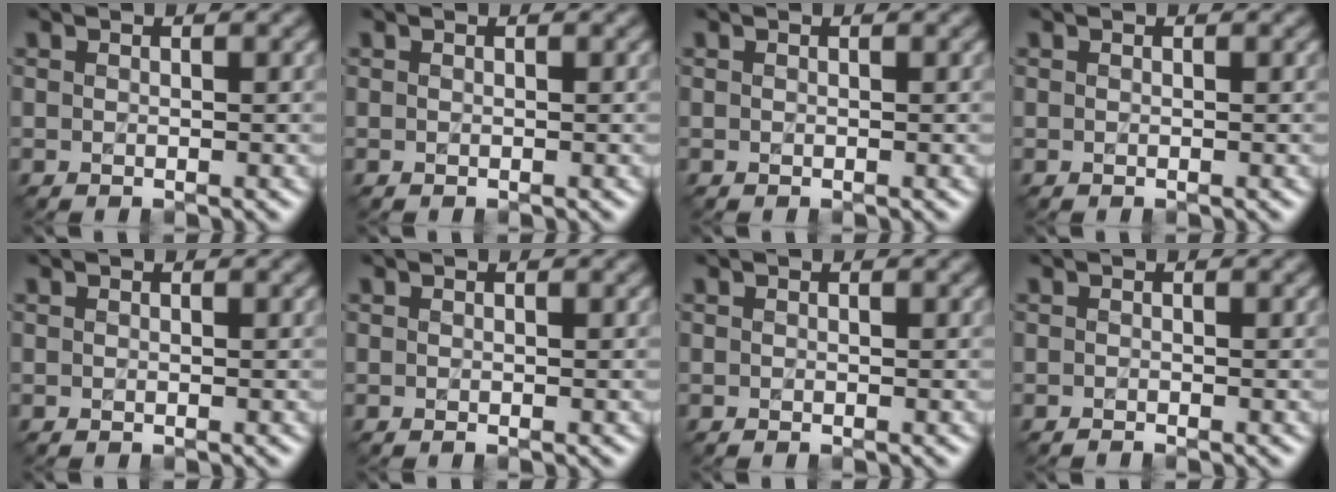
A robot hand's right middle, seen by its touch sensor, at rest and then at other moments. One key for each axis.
{"total": 0.0}
{"total": 0.0}
{"total": 0.0}
{"total": 0.0}
{"total": 0.0}
{"total": 0.0}
{"total": 0.7, "fx": -0.7, "fy": -0.1, "fz": 0.0, "tx": 0.004, "ty": -0.001, "tz": -0.010}